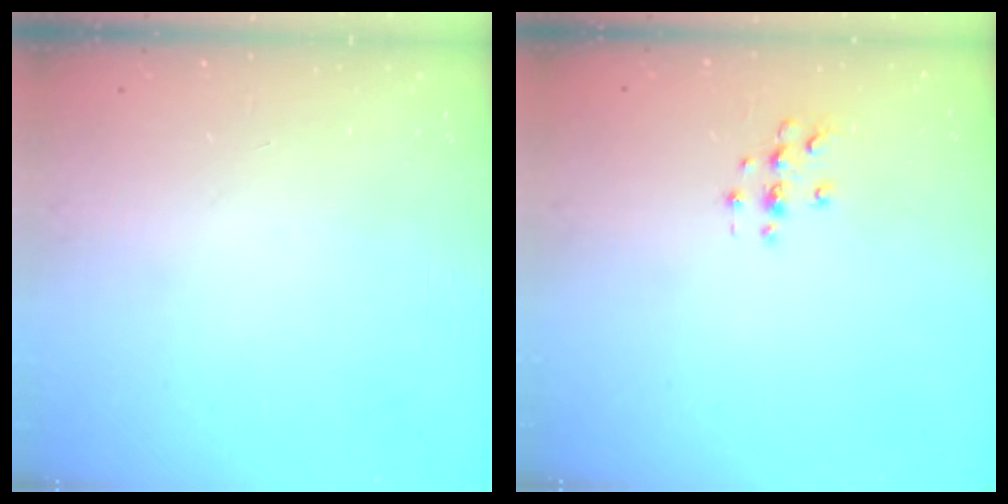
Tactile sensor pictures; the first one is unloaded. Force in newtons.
{"total": 3.0, "press": 3.0, "slide": 0.3}